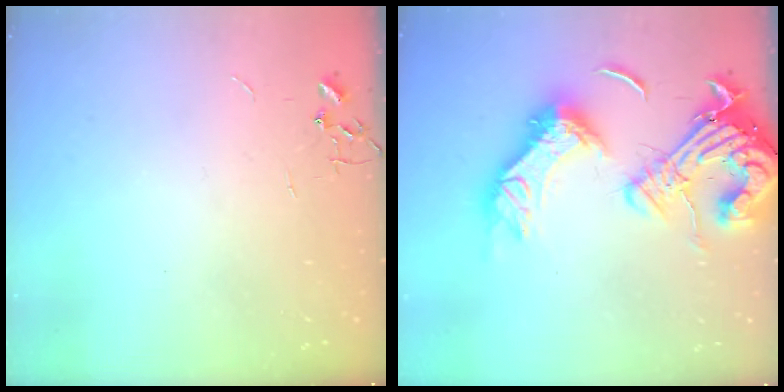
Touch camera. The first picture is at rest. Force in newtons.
{"total": 25.4, "press": 25.1, "slide": 3.8}